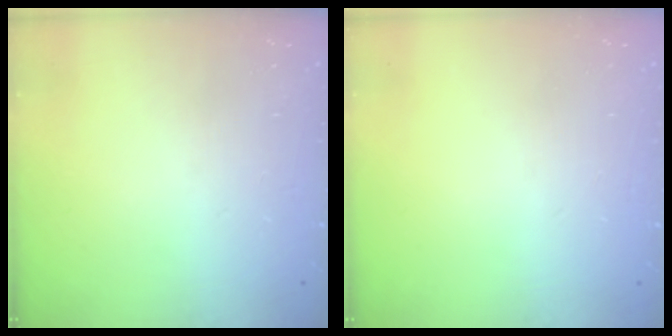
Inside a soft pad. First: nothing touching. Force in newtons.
{"total": 0.0}